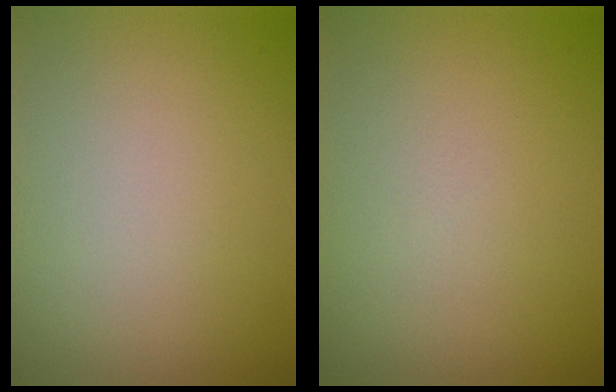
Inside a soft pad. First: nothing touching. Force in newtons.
{"total": 0.0}